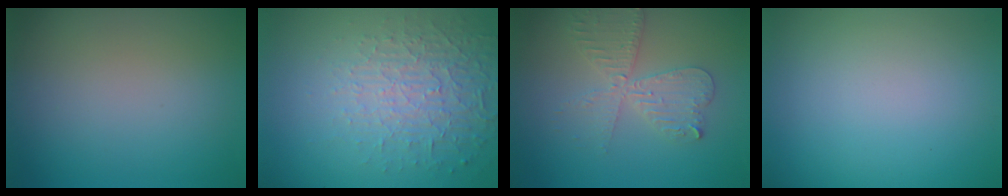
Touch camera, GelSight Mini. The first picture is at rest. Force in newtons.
{"total": 5.2, "press": 3.2, "slide": 4.1}
{"total": 4.0, "press": 3.4, "slide": 2.1}
{"total": 0.0}